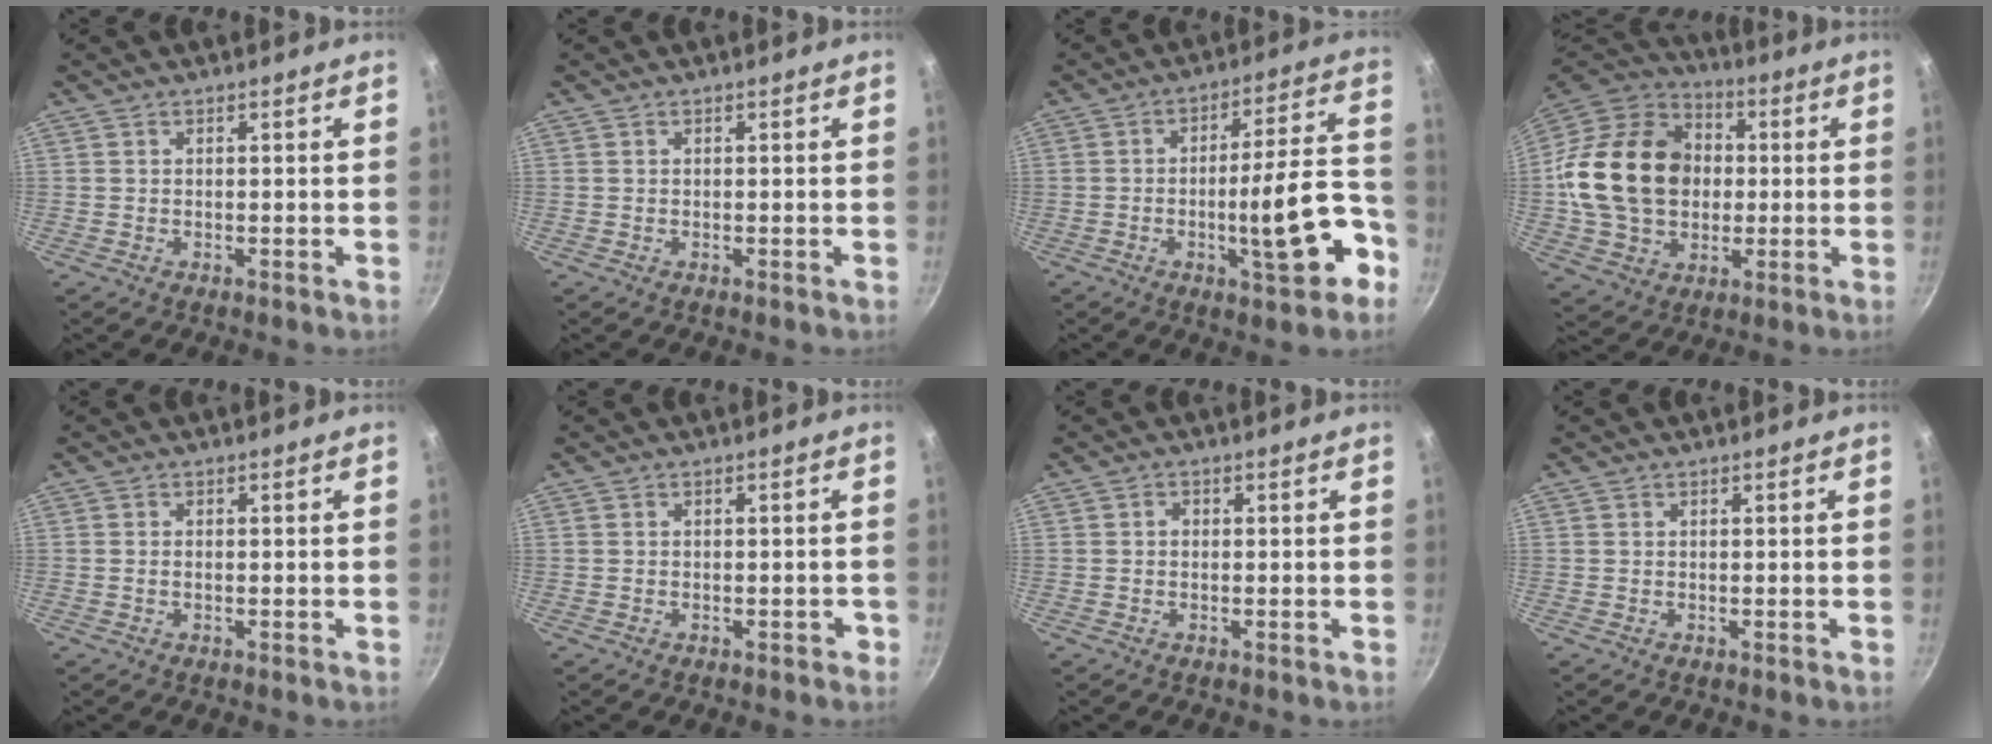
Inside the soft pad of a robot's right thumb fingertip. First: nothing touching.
{"total": 0.0}
{"total": 15.4, "force": [-5.7, 4.1, 13.8], "torque": [-0.175, 0.043, -0.083]}
{"total": 22.5, "force": [0.6, 17.5, 14.0], "torque": [-0.229, 0.028, 0.012]}
{"total": 0.7, "force": [-0.2, 0.4, 0.5], "torque": [-0.010, 0.003, -0.004]}
{"total": 1.2, "force": [-0.7, 0.8, 0.5], "torque": [0.005, 0.017, -0.001]}
{"total": 0.9, "force": [-0.1, 0.7, 0.5], "torque": [-0.007, 0.005, -0.002]}
{"total": 0.0}